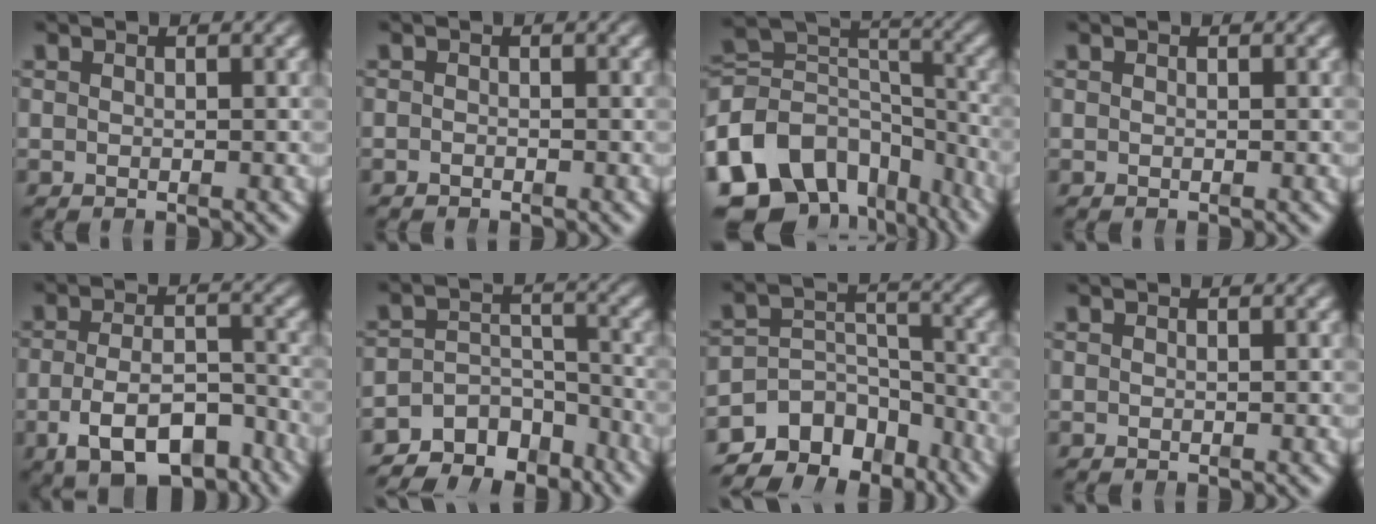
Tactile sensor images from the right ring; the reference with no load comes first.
{"total": 0.7, "force": [-0.6, -0.1, -0.1], "torque": [0.001, -0.008, -0.009]}
{"total": 13.5, "force": [-3.2, 10.5, 7.8], "torque": [-0.171, -0.047, -0.041]}
{"total": 0.0}
{"total": 7.7, "force": [-4.8, 3.9, 4.6], "torque": [-0.072, -0.028, -0.067]}
{"total": 8.7, "force": [-6.5, 4.9, 3.1], "torque": [-0.045, -0.022, -0.104]}
{"total": 10.1, "force": [-6.5, 6.6, 4.1], "torque": [-0.063, -0.029, -0.103]}
{"total": 0.0}